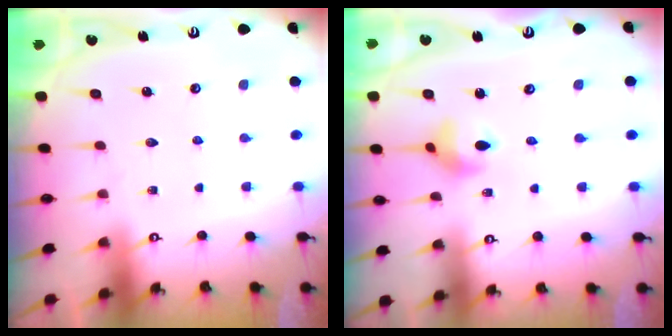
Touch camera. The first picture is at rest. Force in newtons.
{"total": 4.3, "press": 4.2, "slide": 0.6}